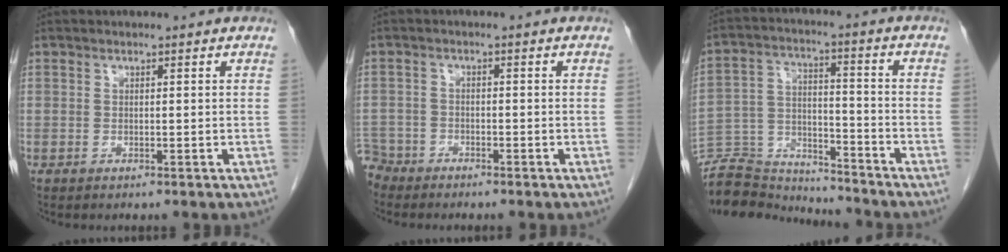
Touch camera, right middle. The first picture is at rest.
{"total": 4.1, "force": [-3.7, 1.5, -0.6], "torque": [0.014, -0.005, -0.076]}
{"total": 13.2, "force": [-13.0, 2.0, 1.3], "torque": [-0.021, 0.027, -0.223]}